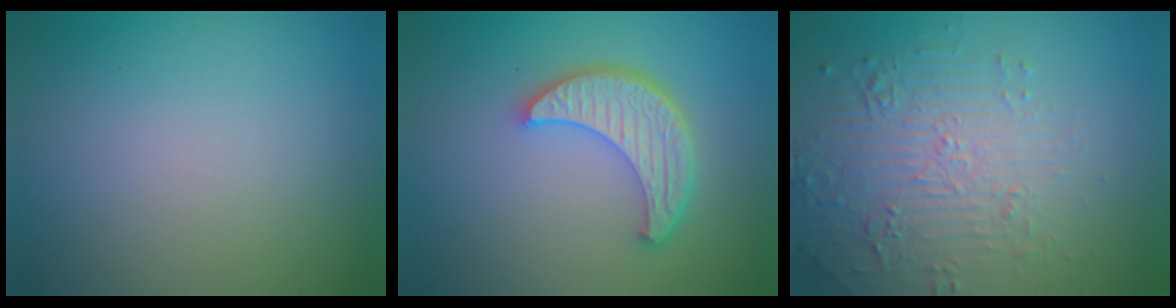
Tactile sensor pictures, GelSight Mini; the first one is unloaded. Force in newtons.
{"total": 5.5, "press": 4.2, "slide": 3.5}
{"total": 5.0, "press": 3.9, "slide": 3.1}